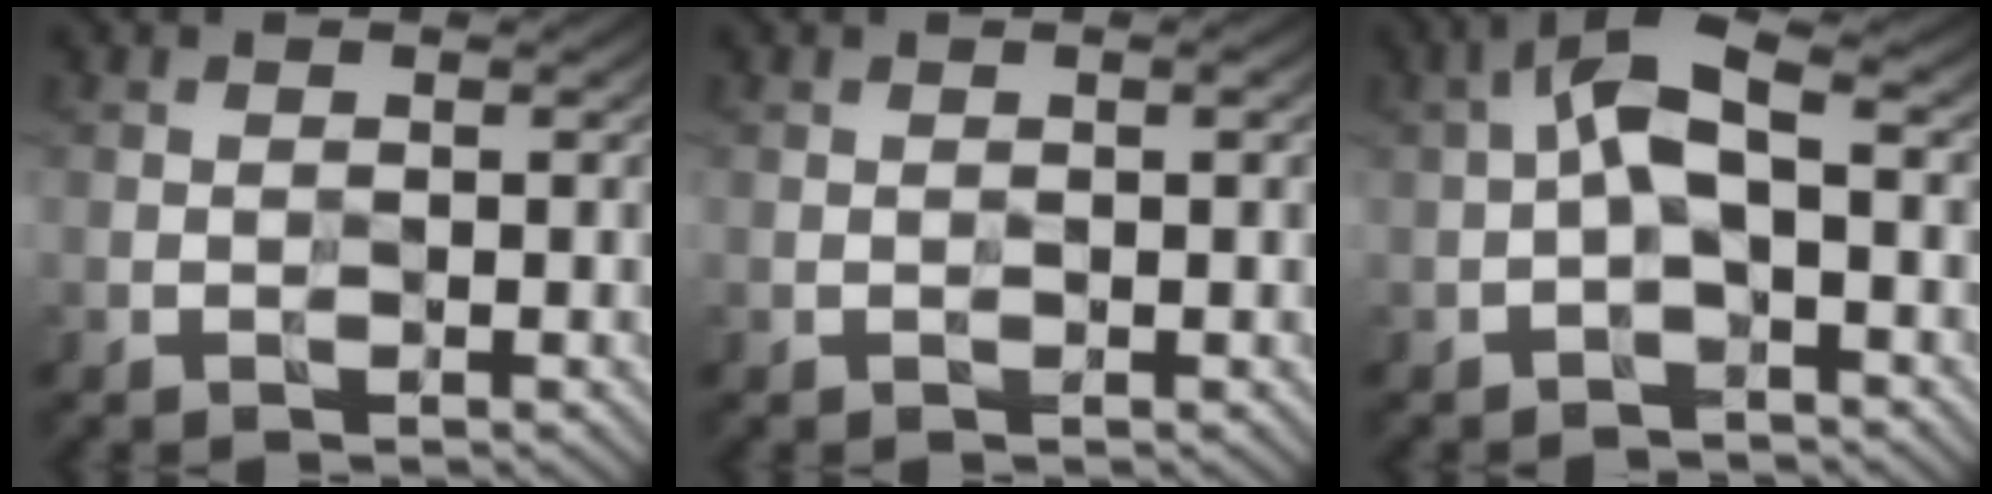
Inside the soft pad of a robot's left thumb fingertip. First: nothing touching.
{"total": 0.8, "force": [0.4, 0.0, 0.7], "torque": [-0.012, 0.002, 0.005]}
{"total": 5.5, "force": [-0.2, 1.9, 5.1], "torque": [-0.106, 0.021, -0.016]}